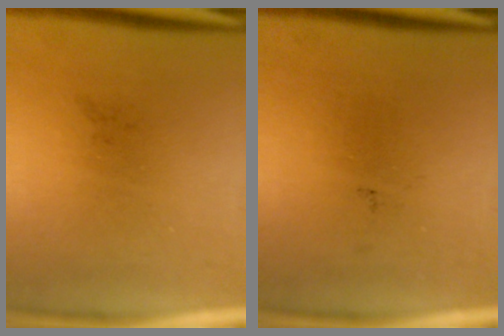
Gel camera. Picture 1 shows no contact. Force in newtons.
{"total": 0.0}